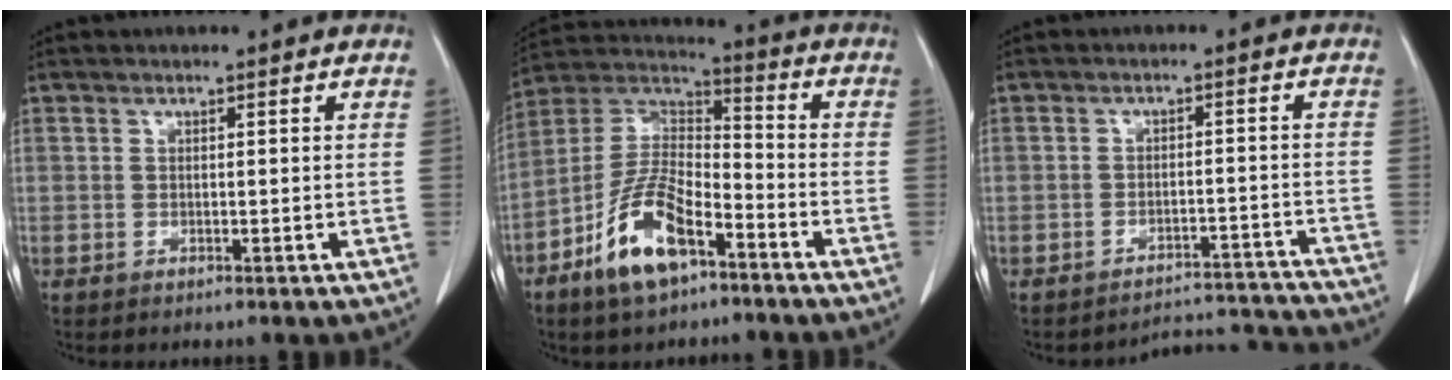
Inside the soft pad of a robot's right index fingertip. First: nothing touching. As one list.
[{"total": 12.9, "force": [-7.1, 4.9, 9.6], "torque": [-0.198, 0.007, -0.131]}, {"total": 9.4, "force": [-9.1, 1.6, -1.9], "torque": [0.041, 0.044, -0.107]}]